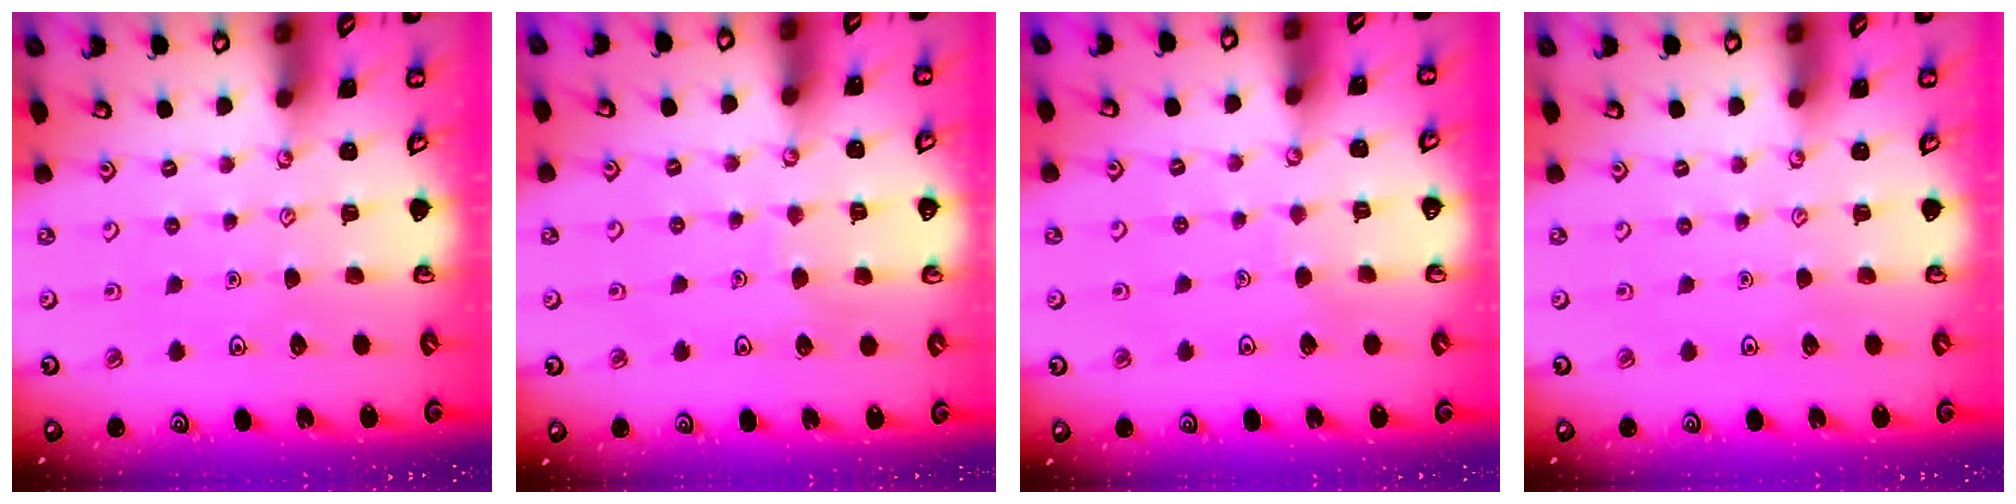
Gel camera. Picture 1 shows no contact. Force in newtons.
{"total": 3.7, "press": 3.7, "slide": 0.3}
{"total": 2.3, "press": 2.3, "slide": 0.1}
{"total": 0.0}